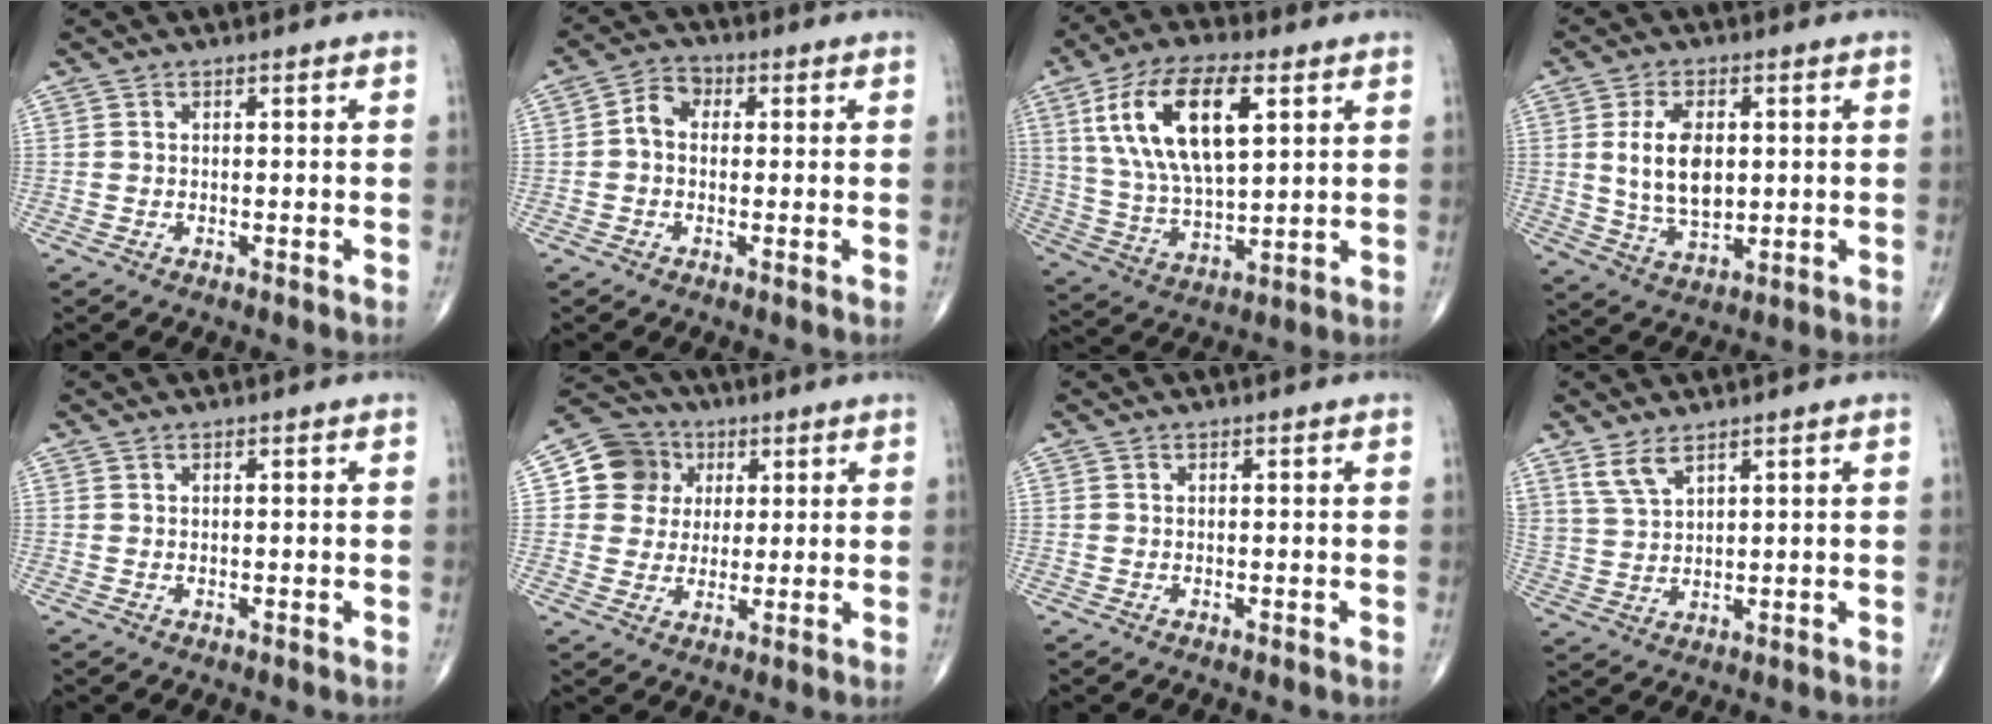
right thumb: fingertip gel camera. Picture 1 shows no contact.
{"total": 4.7, "force": [0.1, 3.6, 3.0], "torque": [-0.040, 0.018, -0.009]}
{"total": 19.0, "force": [6.6, 8.3, 15.8], "torque": [-0.289, -0.010, 0.124]}
{"total": 10.2, "force": [1.3, 5.8, 8.3], "torque": [-0.146, -0.014, 0.033]}
{"total": 0.0}
{"total": 9.8, "force": [2.6, 9.1, 2.6], "torque": [-0.012, 0.001, 0.038]}
{"total": 0.0}
{"total": 5.0, "force": [3.5, 2.0, 2.9], "torque": [-0.058, -0.018, 0.080]}